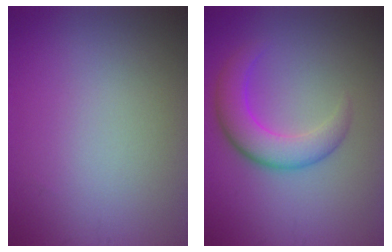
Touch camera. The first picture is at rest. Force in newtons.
{"total": 4.7, "press": 4.7, "slide": 0.3}